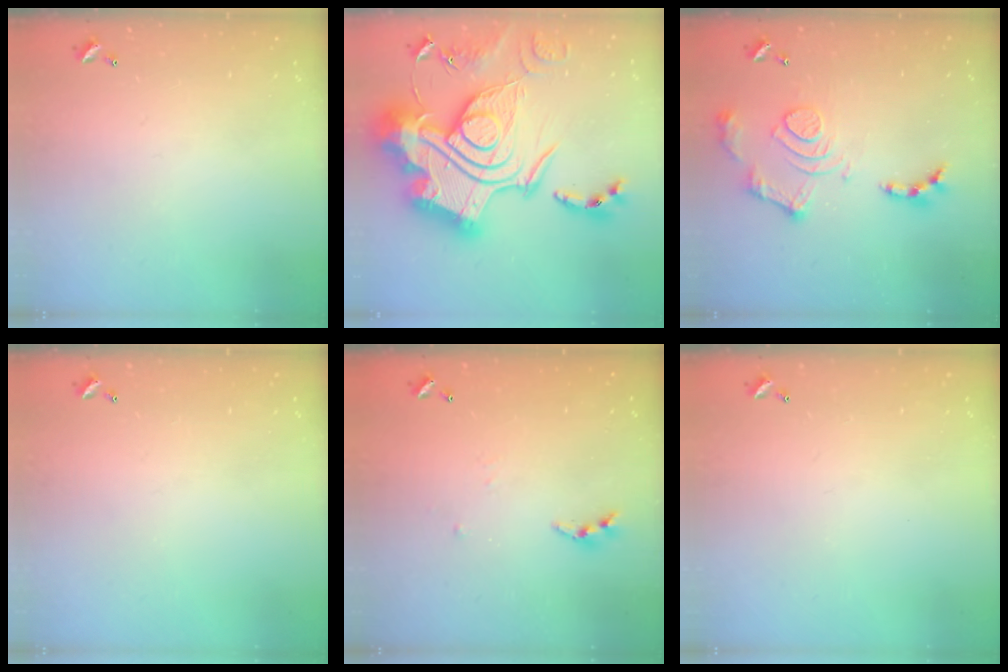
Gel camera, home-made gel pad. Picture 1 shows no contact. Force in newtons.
{"total": 0.6, "press": 0.6, "slide": 0.0}
{"total": 13.2, "press": 13.2, "slide": 1.2}
{"total": 0.0}
{"total": 3.4, "press": 3.4, "slide": 0.4}
{"total": 0.0}